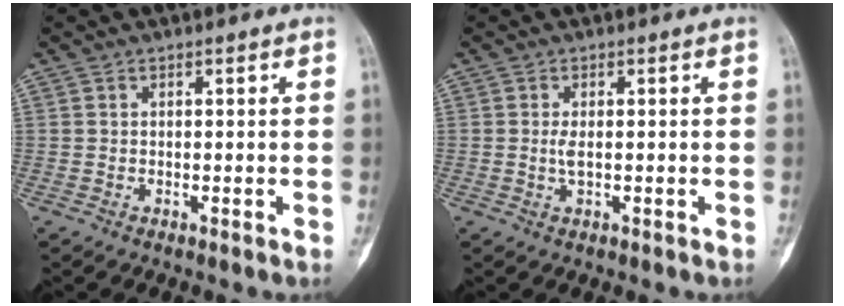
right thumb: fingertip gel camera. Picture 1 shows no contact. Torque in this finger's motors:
{"motor_torque": [0.63, 1.30, 0.51, -0.36, 0.02]}